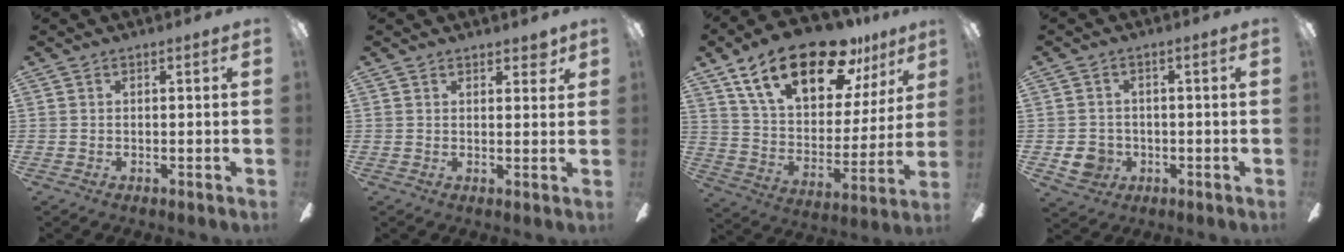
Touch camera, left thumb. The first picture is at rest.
{"total": 3.0, "force": [2.4, 1.1, 1.5], "torque": [-0.008, -0.009, 0.037]}
{"total": 24.4, "force": [15.5, 11.0, 15.3], "torque": [-0.262, -0.083, 0.264]}
{"total": 5.3, "force": [-1.2, 4.9, 1.7], "torque": [-0.038, 0.010, -0.020]}